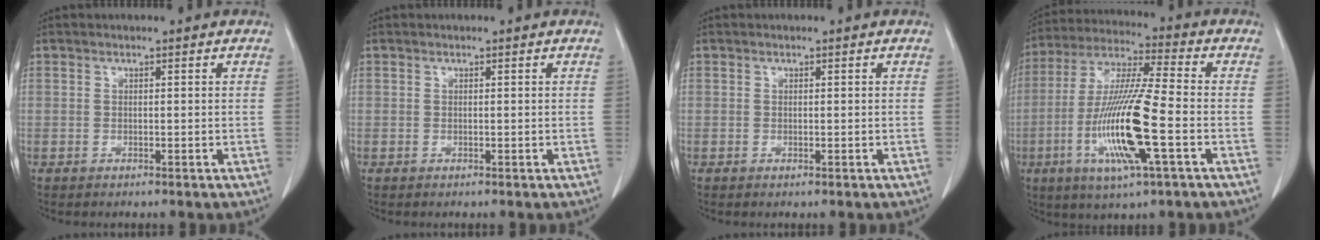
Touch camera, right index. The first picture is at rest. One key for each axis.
{"total": 0.0}
{"total": 0.0}
{"total": 16.0, "fx": -4.5, "fy": 0.8, "fz": 15.4, "tx": -0.314, "ty": -0.016, "tz": -0.086}